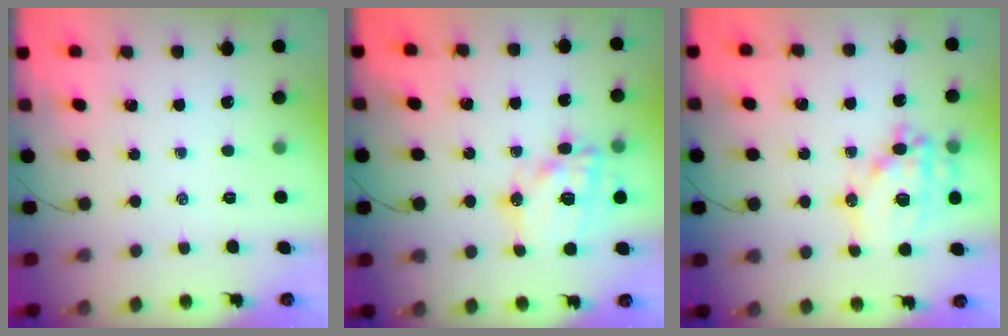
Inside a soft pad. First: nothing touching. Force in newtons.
{"total": 17.4, "press": 17.1, "slide": 3.1}
{"total": 17.6, "press": 17.2, "slide": 3.4}